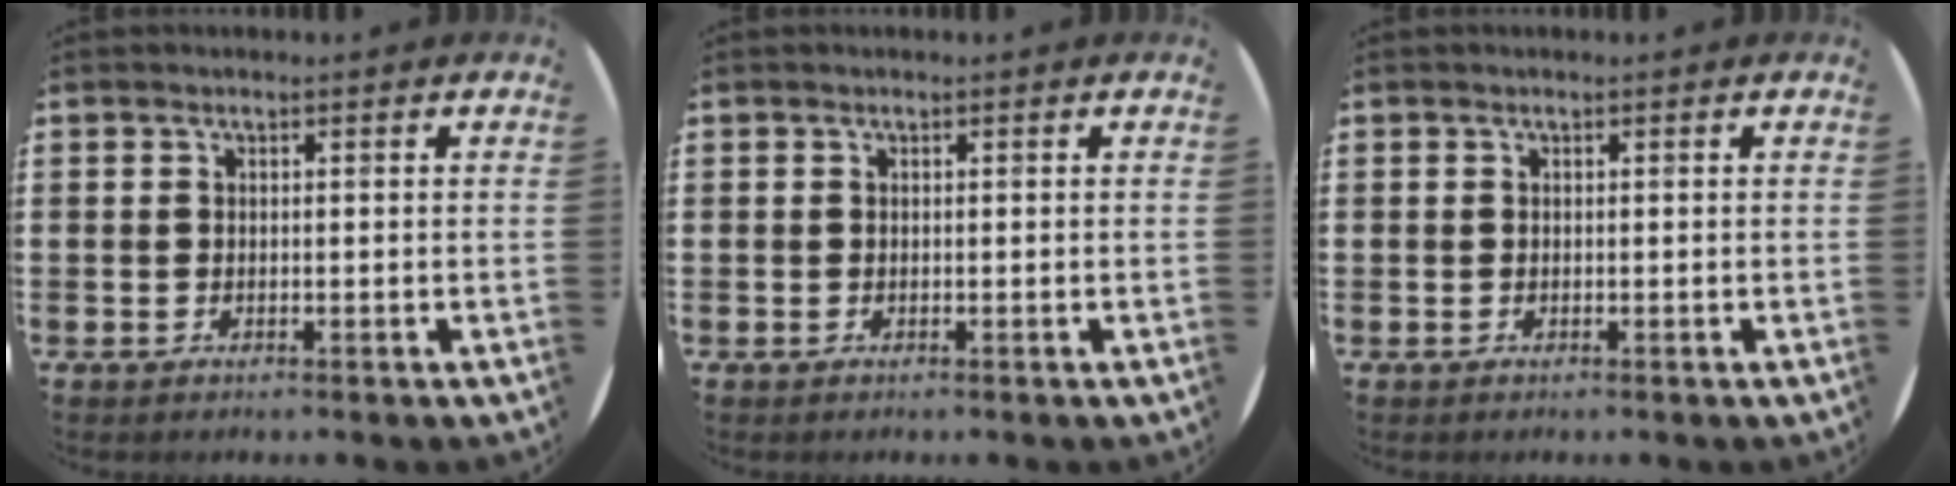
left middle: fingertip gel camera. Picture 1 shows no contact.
{"total": 0.0}
{"total": 0.0}